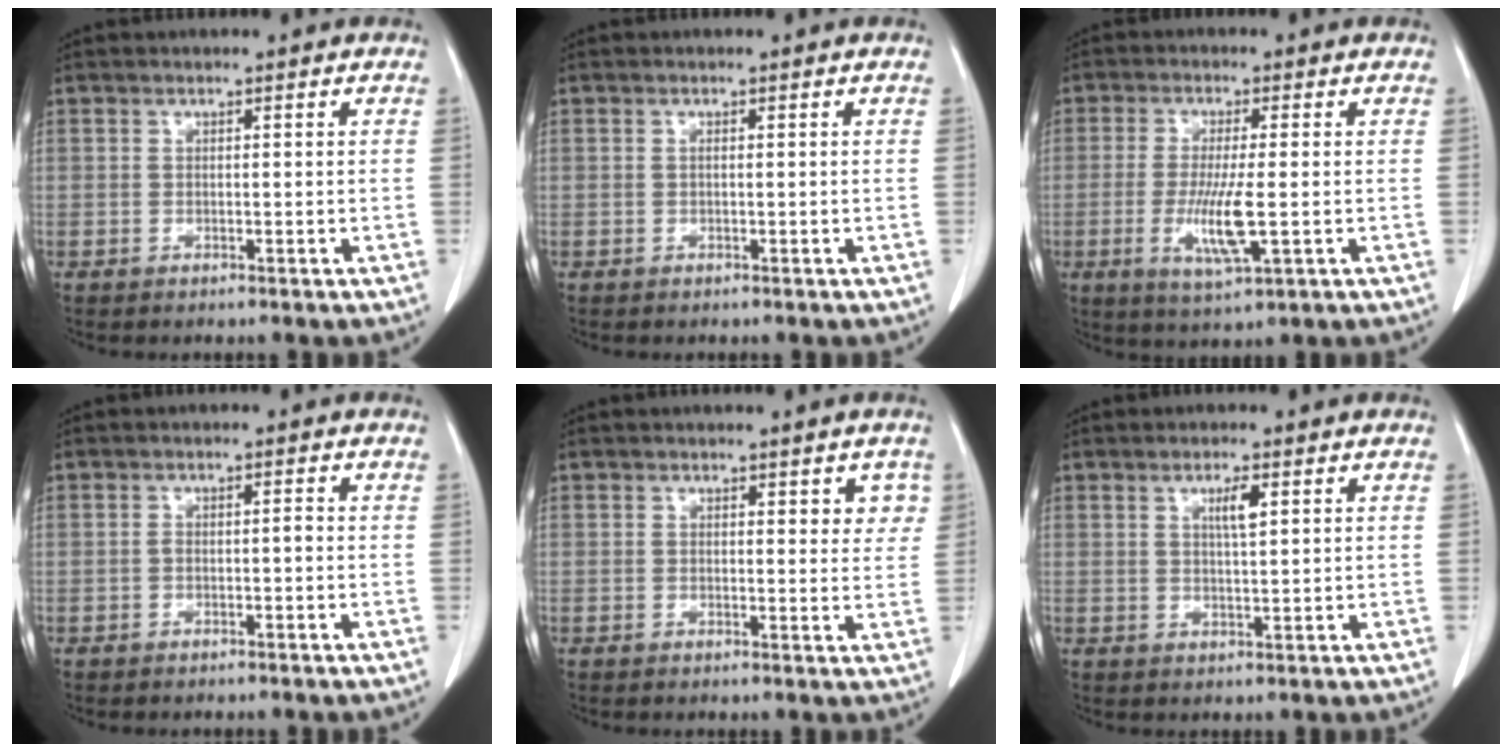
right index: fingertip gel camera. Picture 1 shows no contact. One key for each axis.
{"total": 0.0}
{"total": 7.6, "fx": -1.5, "fy": 0.7, "fz": 7.4, "tx": -0.146, "ty": -0.021, "tz": -0.027}
{"total": 1.1, "fx": -0.4, "fy": 0.3, "fz": 1.0, "tx": -0.016, "ty": 0.003, "tz": -0.008}
{"total": 3.2, "fx": 1.4, "fy": 1.5, "fz": 2.4, "tx": -0.018, "ty": -0.002, "tz": 0.014}
{"total": 2.9, "fx": 1.2, "fy": 0.3, "fz": 2.6, "tx": -0.045, "ty": -0.001, "tz": 0.020}